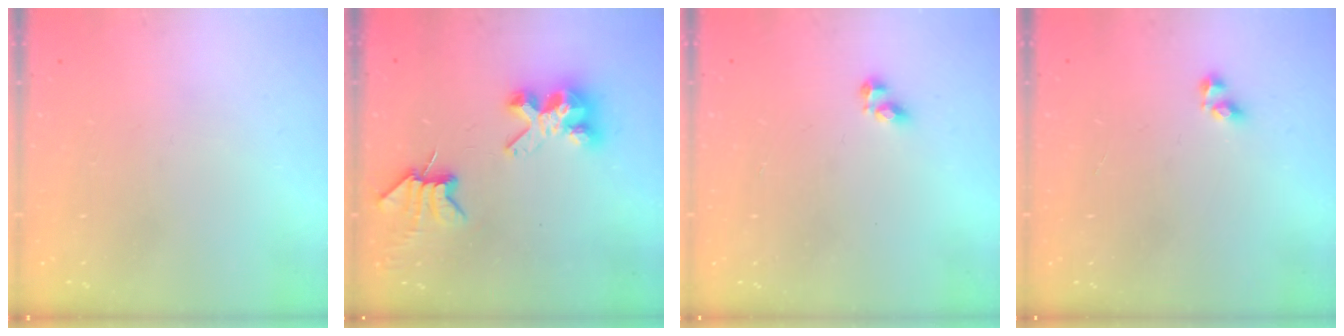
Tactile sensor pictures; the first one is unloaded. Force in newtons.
{"total": 7.3, "press": 7.2, "slide": 0.8}
{"total": 2.8, "press": 2.8, "slide": 0.3}
{"total": 3.7, "press": 3.6, "slide": 0.7}